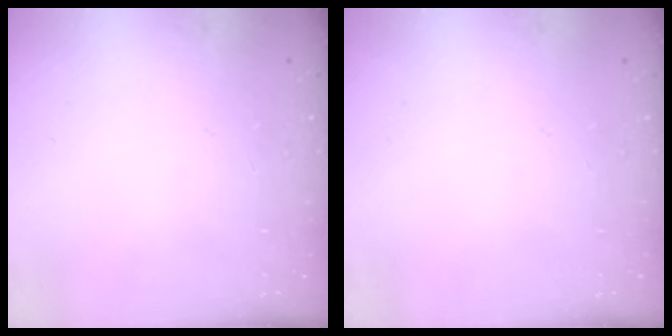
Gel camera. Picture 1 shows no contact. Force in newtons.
{"total": 0.0}